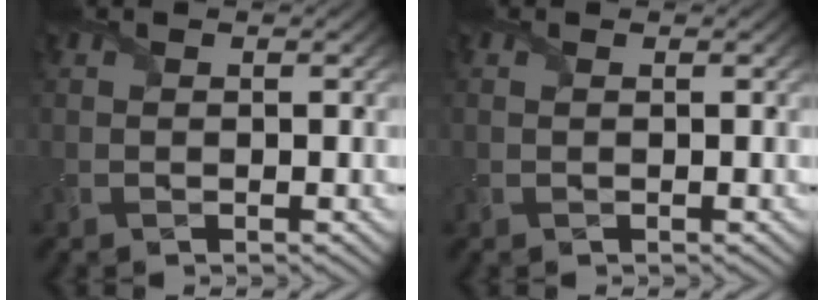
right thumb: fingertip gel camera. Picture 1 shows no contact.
{"total": 0.0}